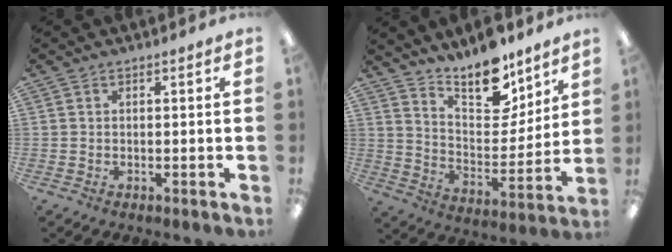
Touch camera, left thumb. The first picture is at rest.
{"total": 13.6, "force": [11.5, 5.3, 4.9], "torque": [-0.078, -0.090, 0.208]}